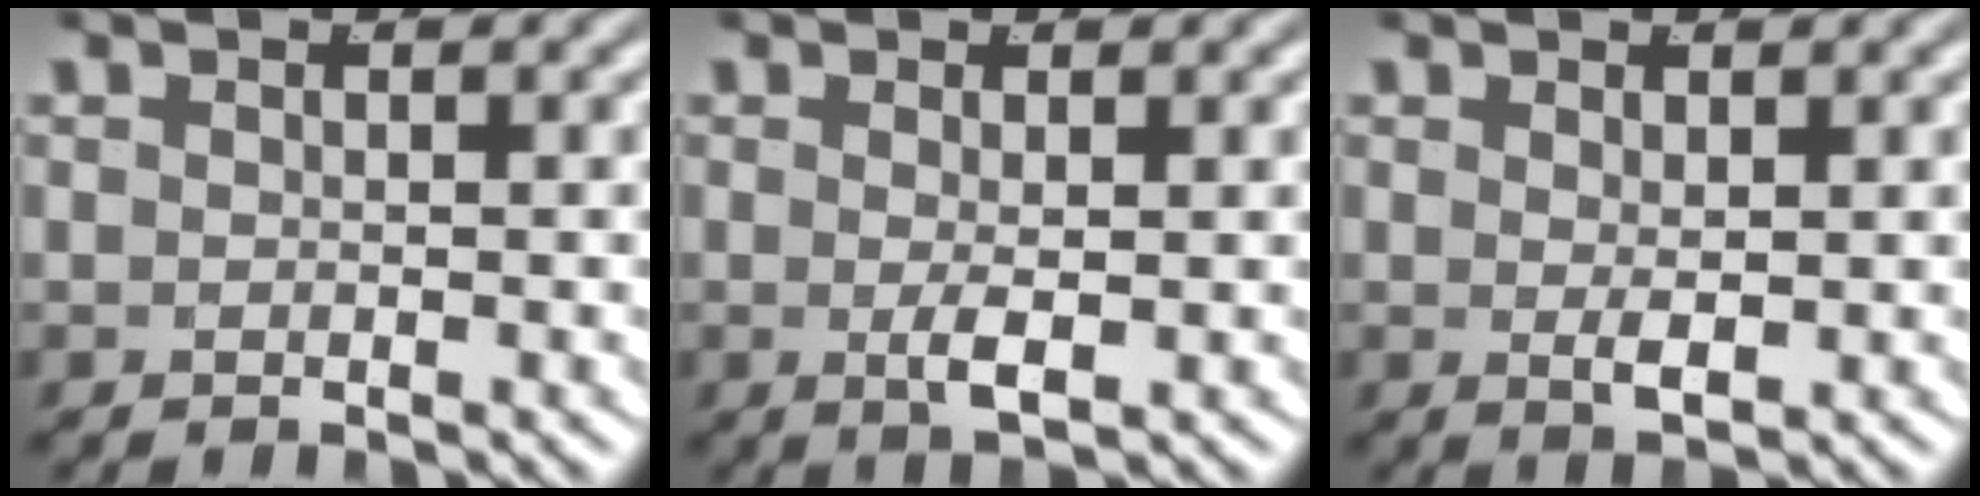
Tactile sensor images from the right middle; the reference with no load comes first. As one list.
[{"total": 1.7, "force": [0.0, -0.2, 1.7], "torque": [-0.028, -0.010, 0.006]}, {"total": 1.3, "force": [0.4, -0.2, 1.2], "torque": [-0.015, -0.010, 0.016]}]